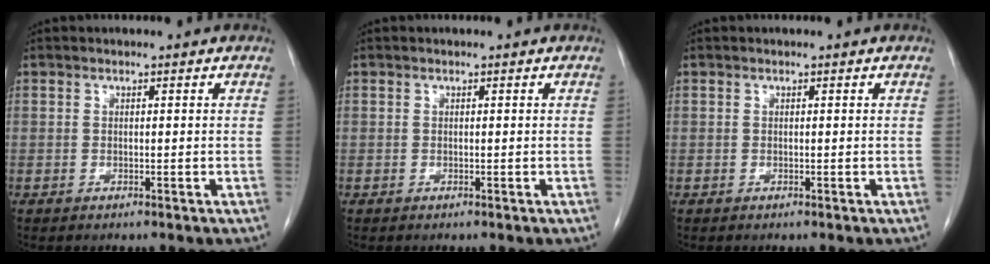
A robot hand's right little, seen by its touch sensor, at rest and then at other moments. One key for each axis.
{"total": 0.0}
{"total": 0.0}